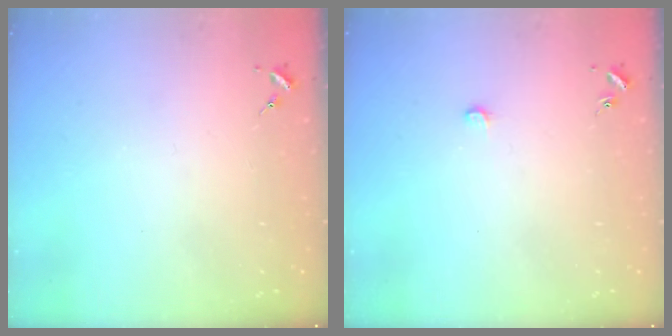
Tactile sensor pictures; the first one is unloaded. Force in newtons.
{"total": 4.0, "press": 4.0, "slide": 0.4}